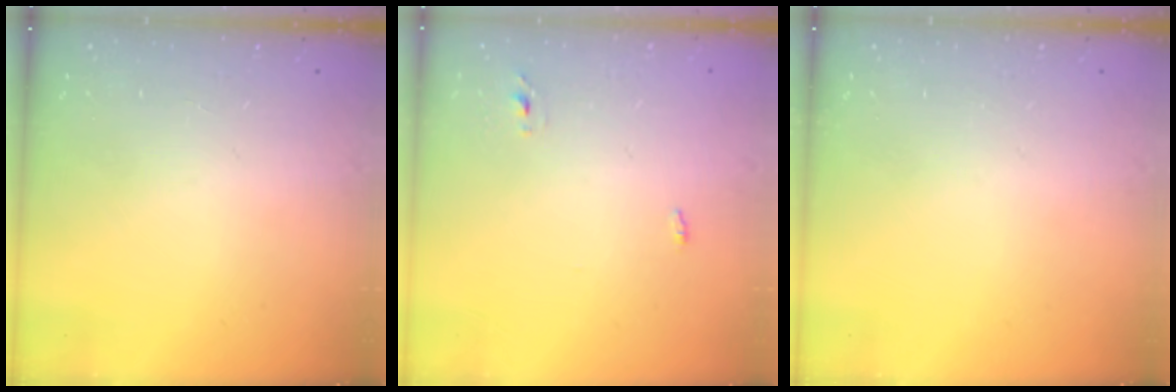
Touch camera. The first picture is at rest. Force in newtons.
{"total": 2.7, "press": 2.6, "slide": 0.8}
{"total": 0.0}